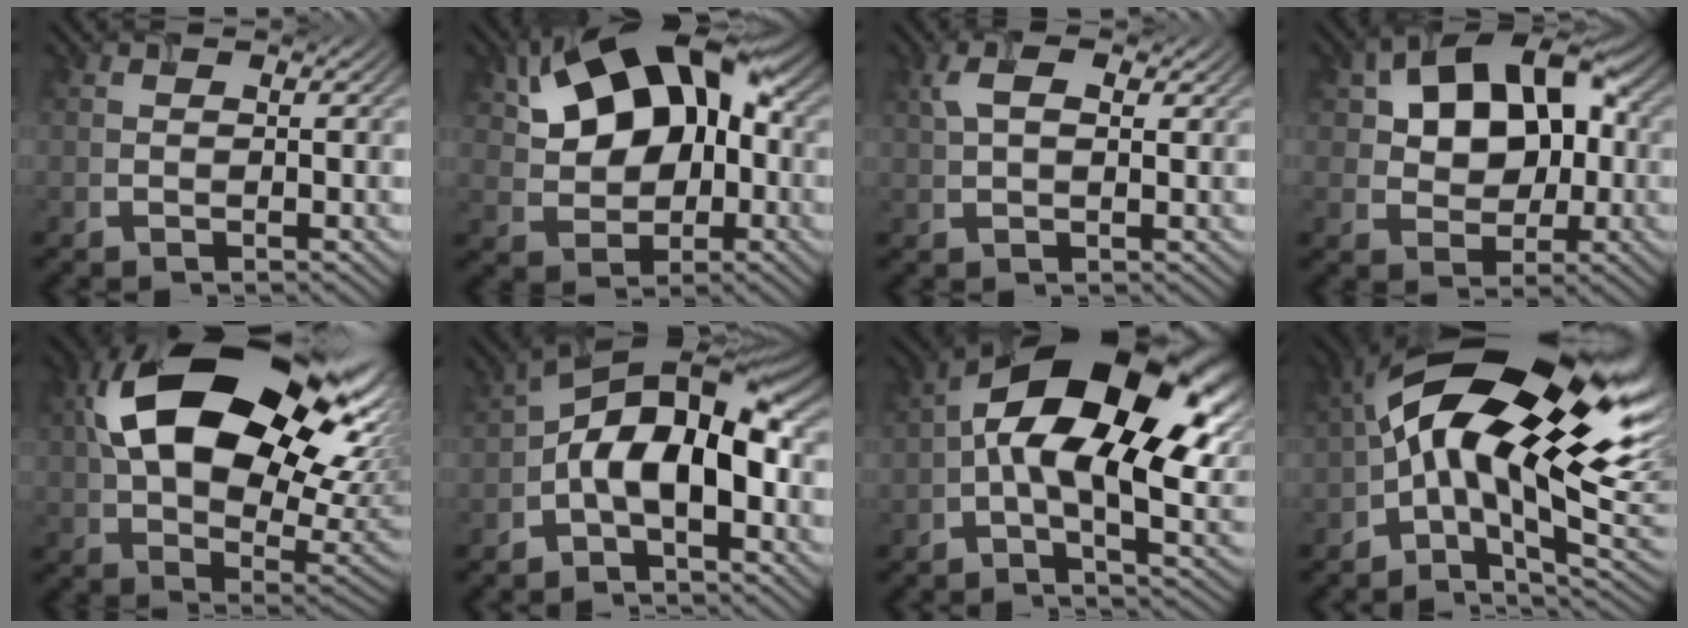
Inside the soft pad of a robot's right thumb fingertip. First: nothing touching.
{"total": 13.9, "force": [3.9, 8.7, 10.1], "torque": [-0.188, 0.019, 0.065]}
{"total": 3.9, "force": [1.5, 1.8, 3.1], "torque": [-0.072, 0.006, 0.029]}
{"total": 12.5, "force": [3.2, 8.3, 8.8], "torque": [-0.140, 0.018, 0.042]}
{"total": 22.6, "force": [7.4, 13.9, 16.1], "torque": [-0.326, 0.006, 0.156]}
{"total": 11.5, "force": [-1.3, 5.4, 10.1], "torque": [-0.170, 0.020, -0.034]}
{"total": 18.6, "force": [2.8, 8.8, 16.2], "torque": [-0.269, 0.015, 0.032]}
{"total": 19.7, "force": [2.8, 8.5, 17.6], "torque": [-0.301, 0.010, 0.041]}